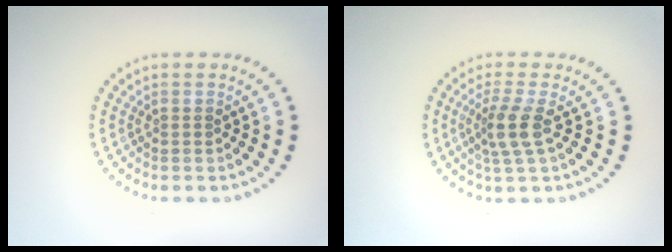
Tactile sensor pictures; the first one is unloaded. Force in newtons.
{"total": 2.8, "press": 2.1, "slide": 1.8}